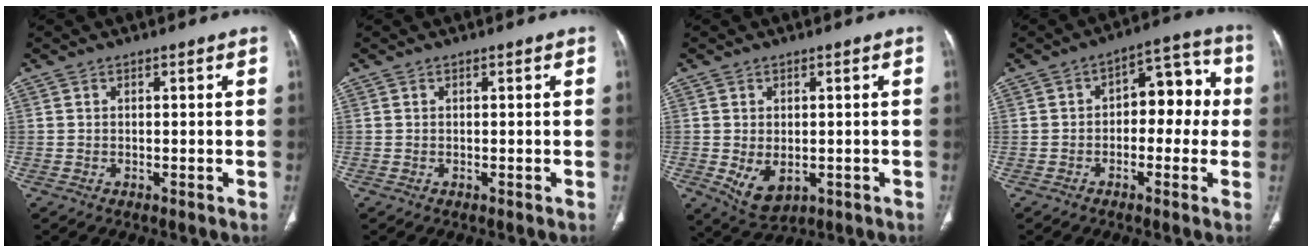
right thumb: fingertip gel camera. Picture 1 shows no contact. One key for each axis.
{"total": 0.0}
{"total": 6.0, "fx": -1.1, "fy": 3.9, "fz": 4.5, "tx": -0.071, "ty": -0.010, "tz": 0.000}
{"total": 10.4, "fx": -0.1, "fy": 6.3, "fz": 8.2, "tx": -0.063, "ty": 0.044, "tz": -0.013}